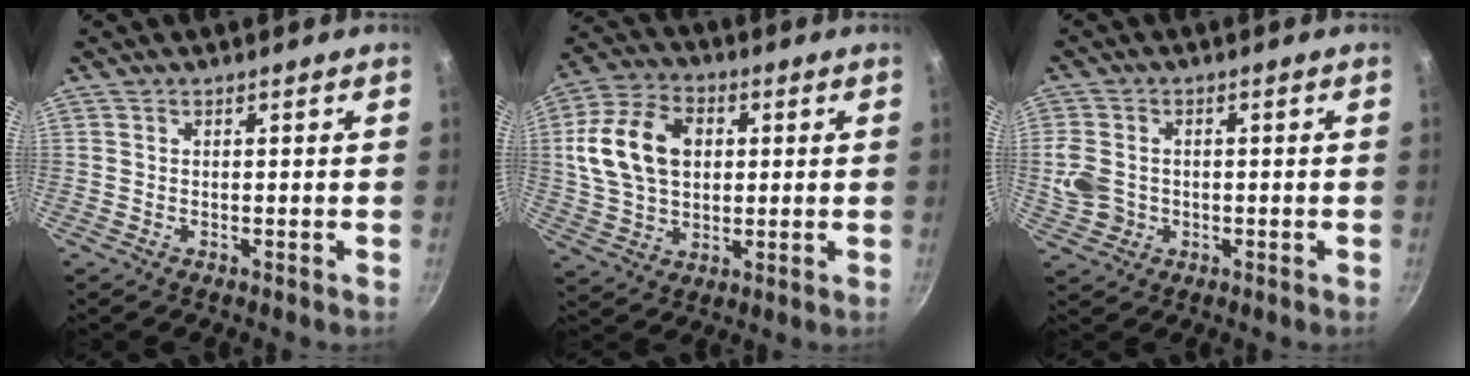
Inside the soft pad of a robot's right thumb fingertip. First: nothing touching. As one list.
[{"total": 15.8, "force": [2.7, 11.3, 10.7], "torque": [-0.182, 0.013, 0.044]}, {"total": 6.3, "force": [-0.7, 5.4, 3.3], "torque": [-0.058, 0.005, -0.012]}]